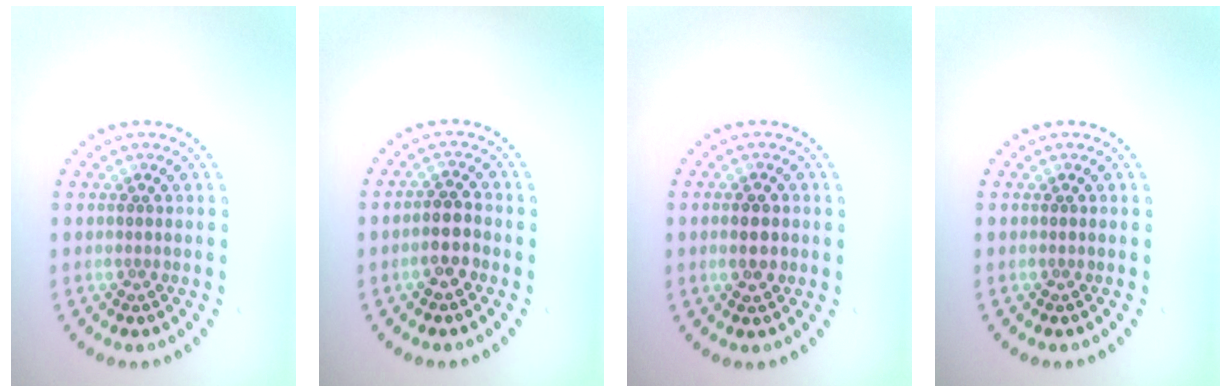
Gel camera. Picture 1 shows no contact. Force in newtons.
{"total": 2.5, "press": 2.3, "slide": 0.9}
{"total": 2.2, "press": 2.2, "slide": 0.3}
{"total": 0.0}